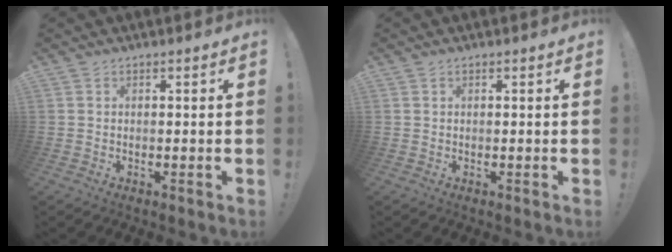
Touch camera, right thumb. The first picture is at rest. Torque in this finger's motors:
{"motor_torque": [0.03, 0.15, -0.18, 0.07, 0.06]}